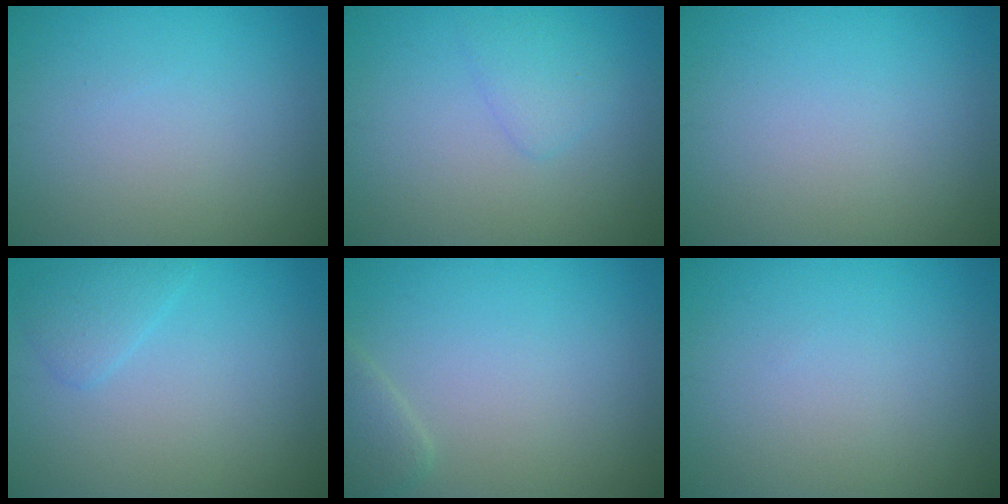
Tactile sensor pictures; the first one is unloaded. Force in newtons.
{"total": 1.6, "press": 1.6, "slide": 0.1}
{"total": 0.0}
{"total": 1.6, "press": 1.6, "slide": 0.1}
{"total": 1.6, "press": 1.6, "slide": 0.2}
{"total": 0.0}